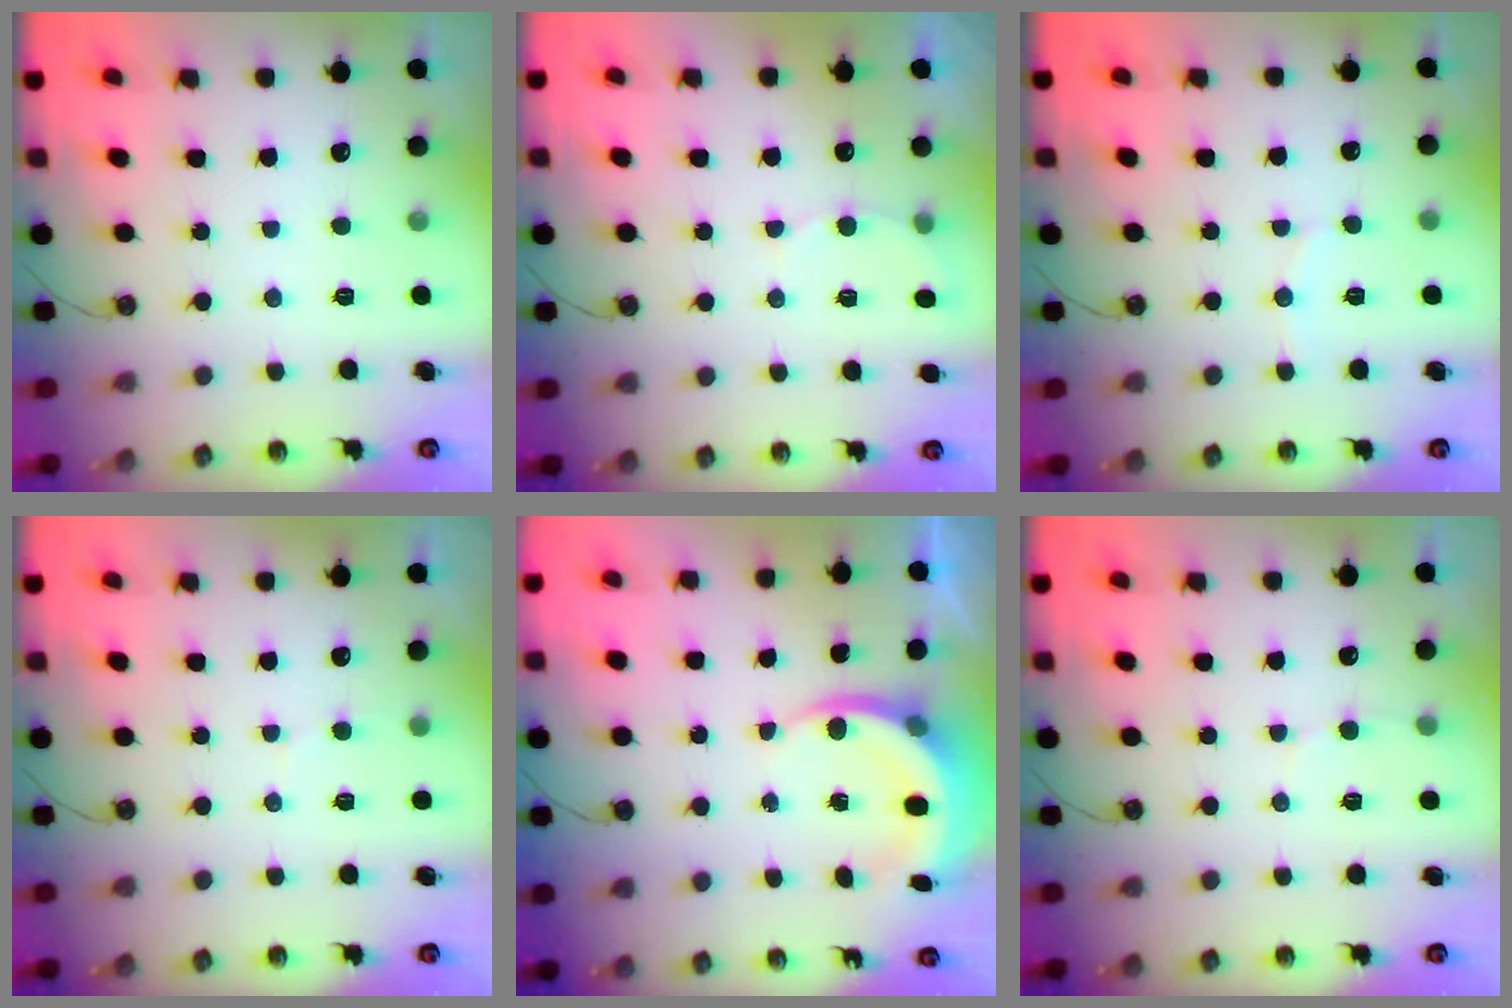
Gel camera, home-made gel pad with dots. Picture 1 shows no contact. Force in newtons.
{"total": 5.6, "press": 5.5, "slide": 1.4}
{"total": 4.1, "press": 4.0, "slide": 0.4}
{"total": 4.5, "press": 4.5, "slide": 0.4}
{"total": 6.2, "press": 6.1, "slide": 0.7}
{"total": 3.7, "press": 3.7, "slide": 0.3}